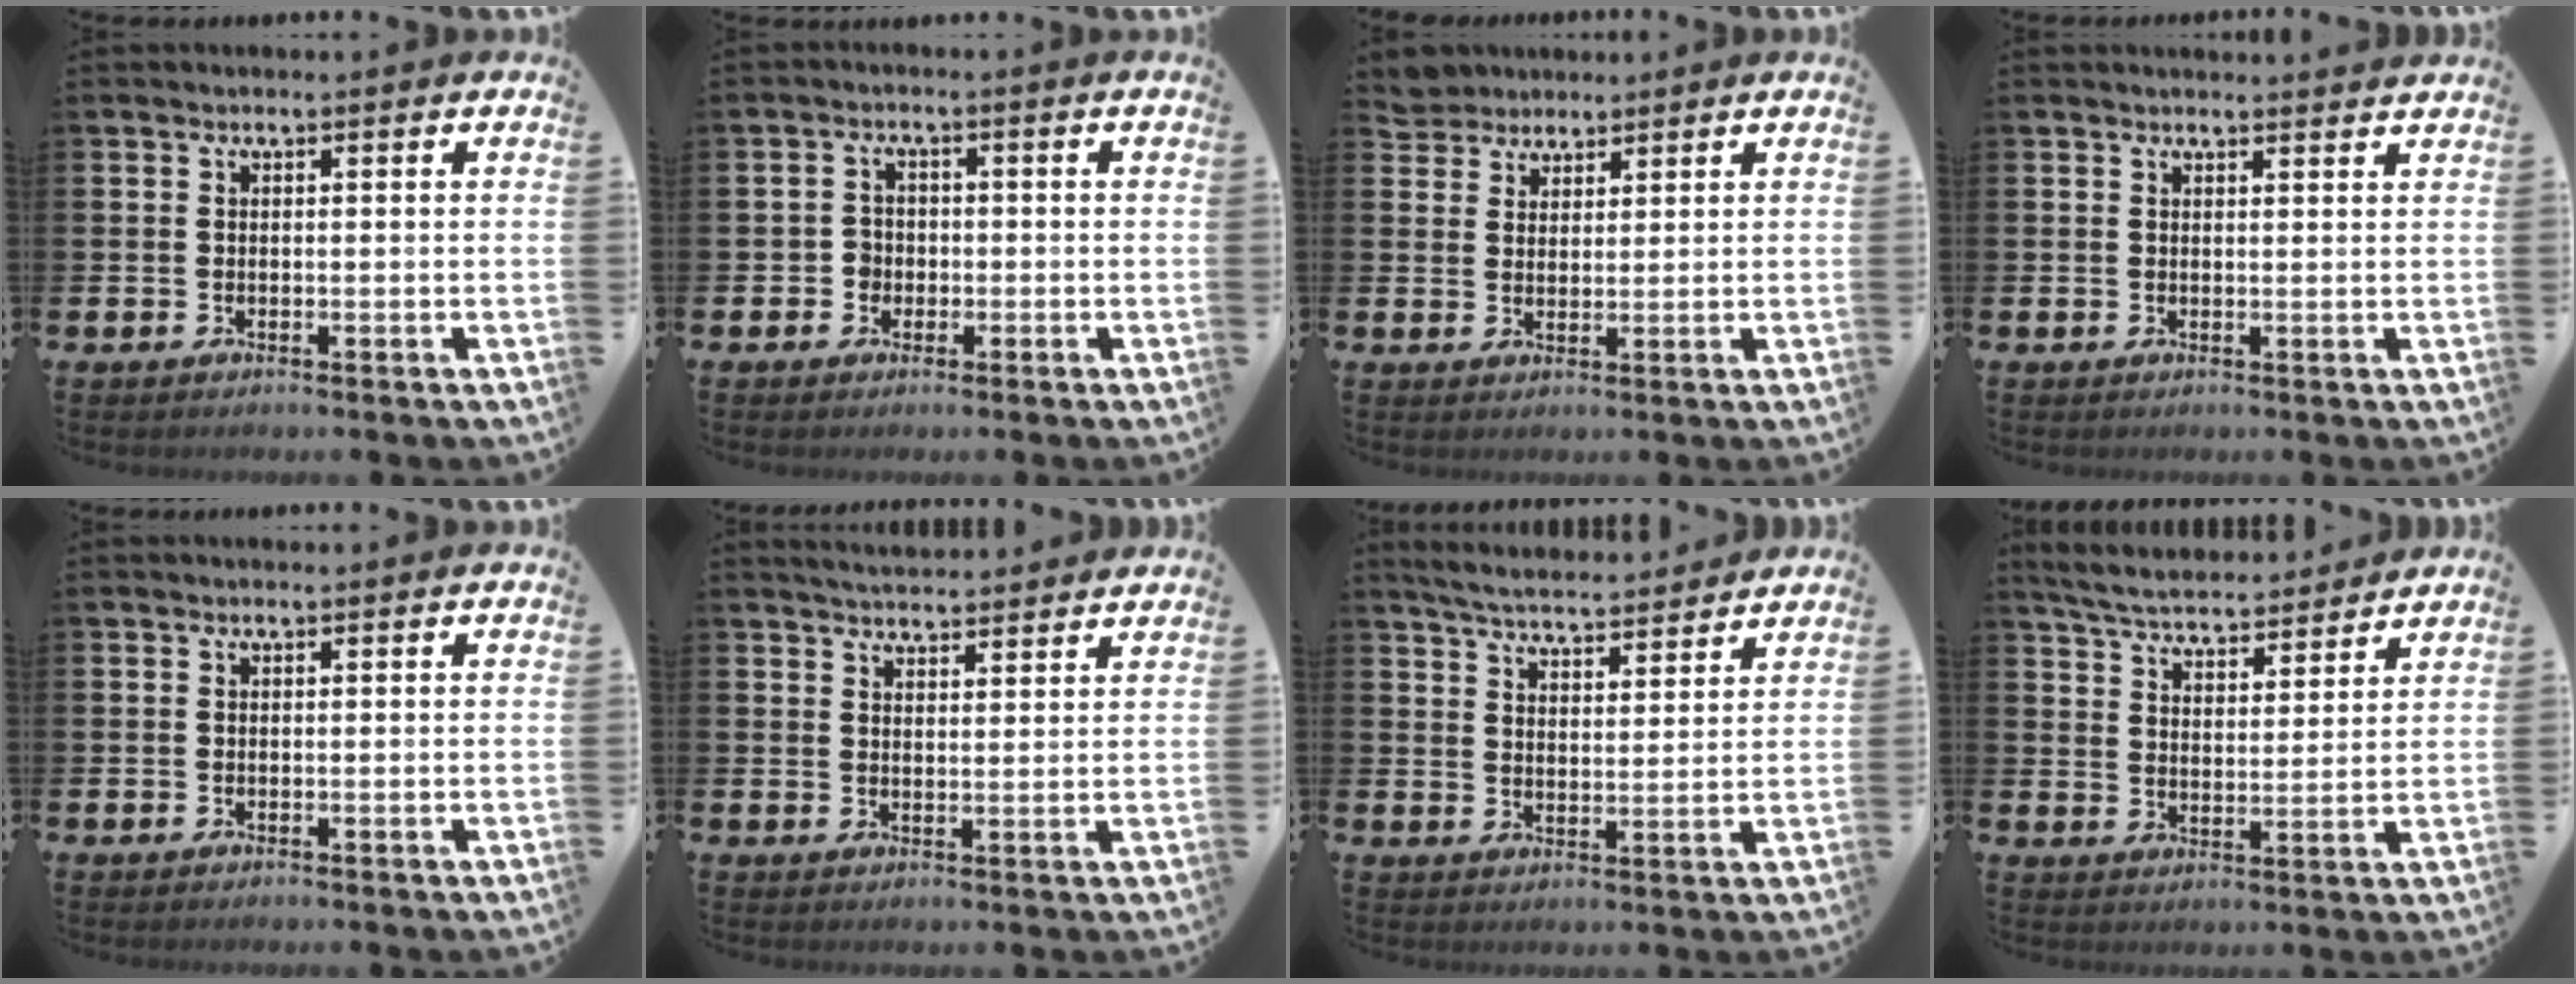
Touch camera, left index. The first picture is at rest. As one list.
[{"total": 2.1, "force": [-0.7, 2.0, 0.2], "torque": [-0.007, 0.005, -0.019]}, {"total": 4.0, "force": [3.7, 1.3, -0.4], "torque": [-0.003, -0.013, 0.070]}, {"total": 1.6, "force": [1.6, 0.0, 0.0], "torque": [0.009, -0.010, 0.028]}, {"total": 0.0}, {"total": 3.9, "force": [3.9, 0.1, 0.2], "torque": [-0.008, -0.024, 0.071]}, {"total": 5.5, "force": [5.4, 0.4, 0.7], "torque": [-0.035, -0.034, 0.096]}, {"total": 5.7, "force": [5.5, 0.8, 0.8], "torque": [-0.041, -0.037, 0.097]}]